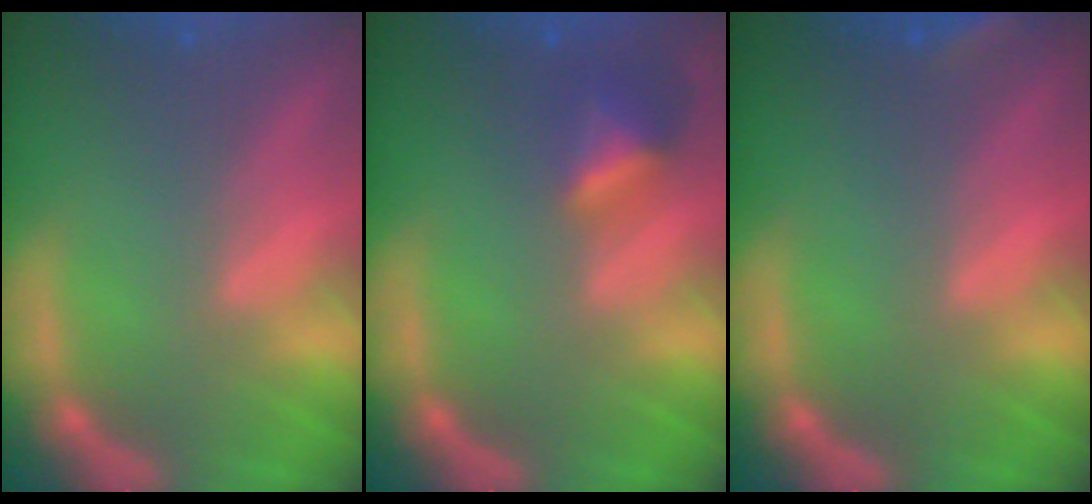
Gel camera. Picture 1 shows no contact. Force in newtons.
{"total": 2.9}
{"total": 1.9}